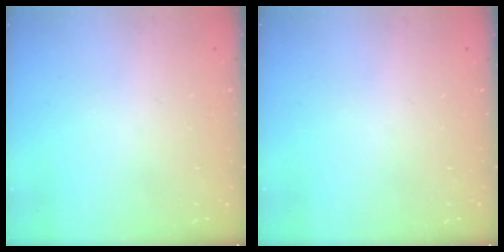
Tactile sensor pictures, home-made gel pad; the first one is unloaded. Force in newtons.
{"total": 0.0}